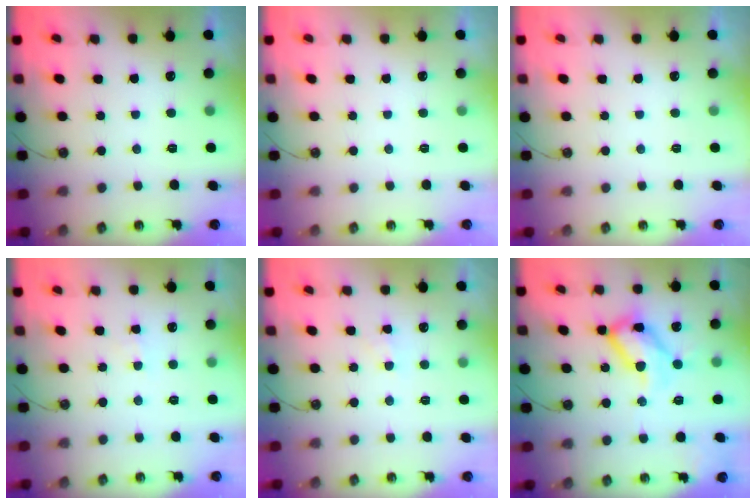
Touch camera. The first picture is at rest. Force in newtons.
{"total": 0.0}
{"total": 0.0}
{"total": 2.1, "press": 2.1, "slide": 0.4}
{"total": 4.8, "press": 4.8, "slide": 0.6}
{"total": 18.0, "press": 17.9, "slide": 1.3}